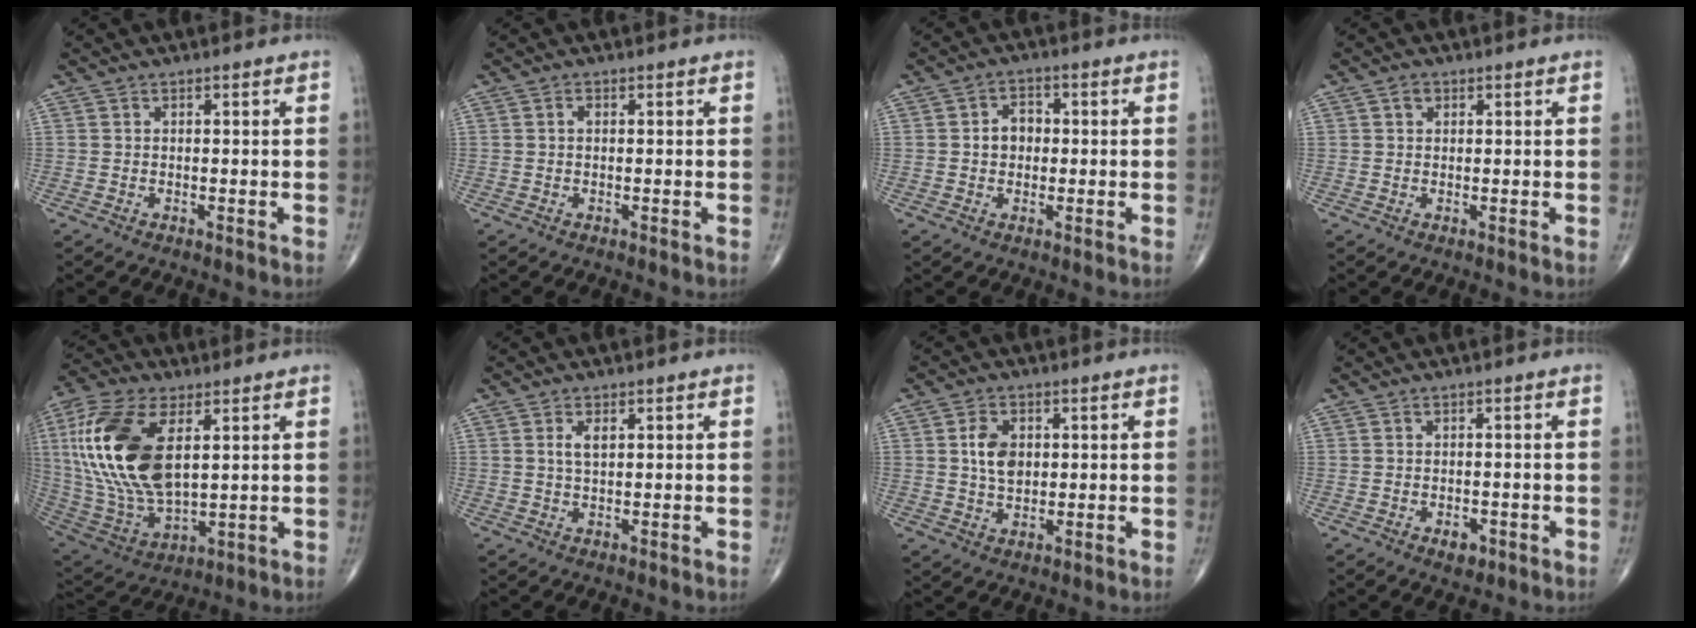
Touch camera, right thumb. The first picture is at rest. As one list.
[{"total": 0.9, "force": [0.1, 0.5, 0.7], "torque": [-0.012, 0.002, 0.000]}, {"total": 4.3, "force": [0.0, 3.4, 2.6], "torque": [-0.026, 0.014, -0.005]}, {"total": 1.7, "force": [0.6, 1.3, 0.8], "torque": [-0.006, 0.001, 0.008]}, {"total": 23.7, "force": [5.3, 12.2, 19.6], "torque": [-0.417, -0.022, 0.102]}, {"total": 2.5, "force": [0.8, 1.1, 2.1], "torque": [-0.040, -0.001, 0.017]}, {"total": 6.0, "force": [1.0, 4.1, 4.3], "torque": [-0.069, -0.004, 0.019]}, {"total": 2.3, "force": [-1.1, 1.4, 1.4], "torque": [-0.011, 0.003, -0.012]}]